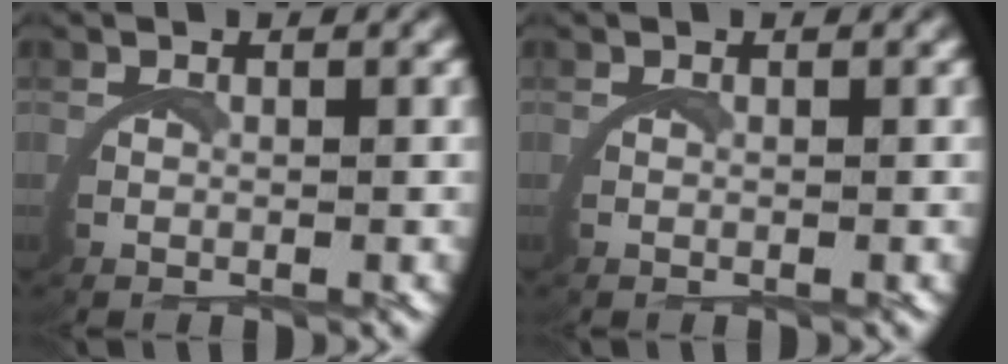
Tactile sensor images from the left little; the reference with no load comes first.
{"total": 0.0}